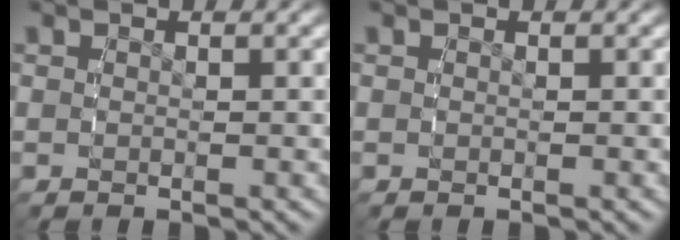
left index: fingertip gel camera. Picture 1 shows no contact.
{"total": 0.0}